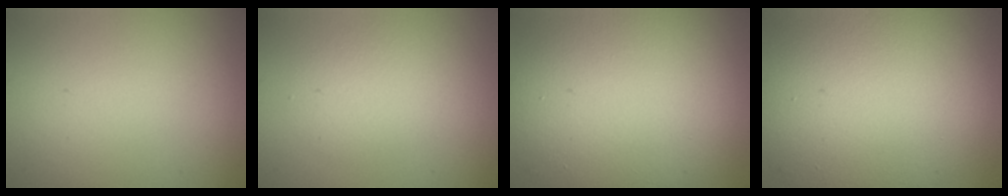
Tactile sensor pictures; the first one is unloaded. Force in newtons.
{"total": 2.8, "press": 2.8, "slide": 0.1}
{"total": 13.5, "press": 13.5, "slide": 0.4}
{"total": 12.3, "press": 12.3, "slide": 1.0}